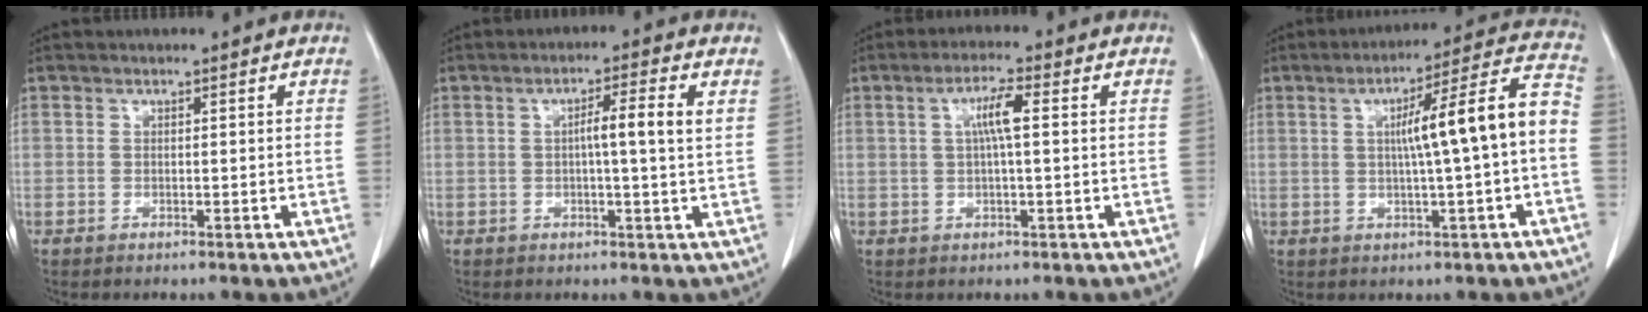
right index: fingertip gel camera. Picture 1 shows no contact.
{"total": 5.2, "force": [1.0, -0.2, 5.1], "torque": [-0.083, 0.007, 0.013]}
{"total": 4.5, "force": [0.8, 0.3, 4.4], "torque": [-0.083, 0.008, 0.013]}
{"total": 11.9, "force": [-0.2, -0.1, 11.9], "torque": [-0.172, 0.025, -0.007]}